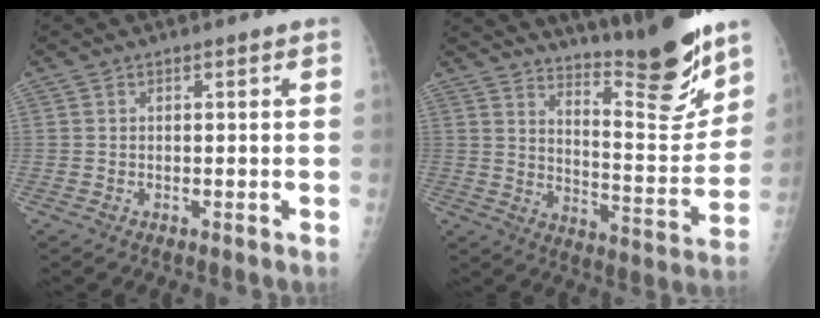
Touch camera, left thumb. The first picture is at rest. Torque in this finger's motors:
{"motor_torque": [0.44, 0.31, 0.01, -0.33, 0.04]}